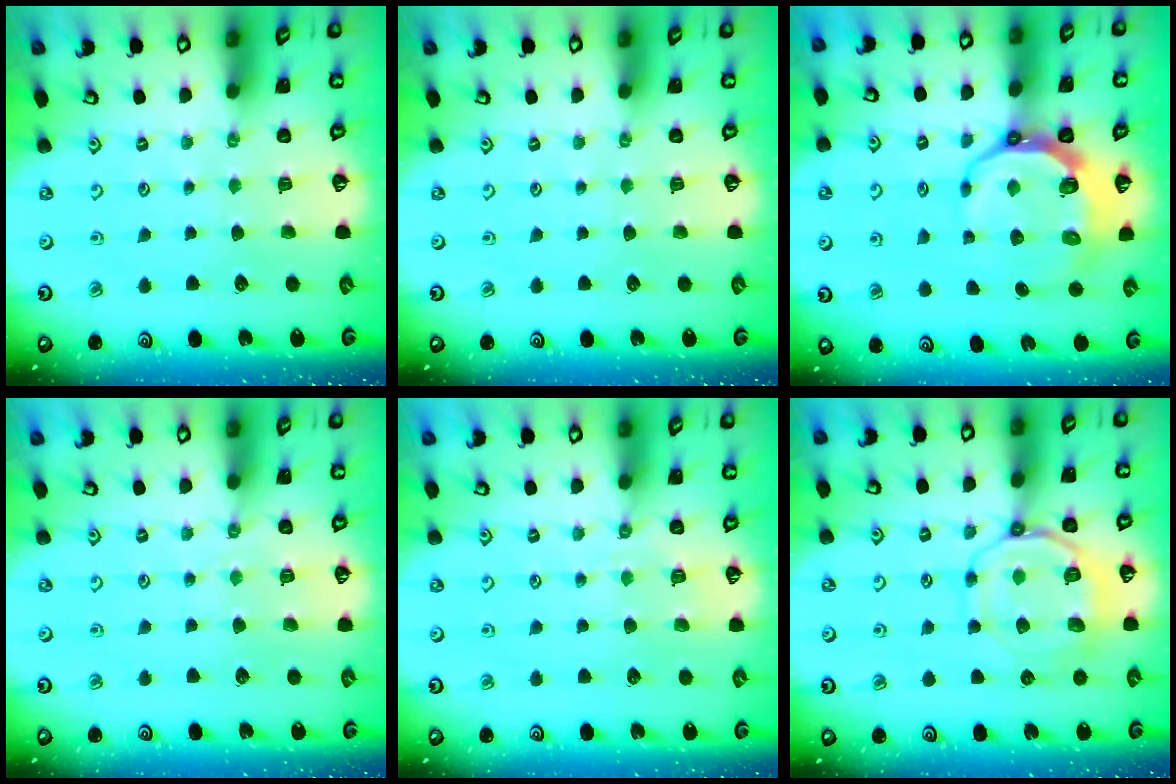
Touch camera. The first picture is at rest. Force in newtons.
{"total": 0.0}
{"total": 10.2, "press": 9.4, "slide": 3.9}
{"total": 2.8, "press": 2.8, "slide": 0.3}
{"total": 2.9, "press": 2.8, "slide": 0.6}
{"total": 10.4, "press": 10.3, "slide": 1.4}